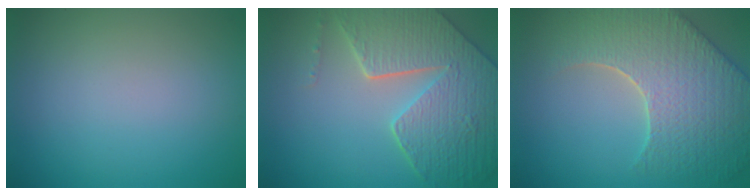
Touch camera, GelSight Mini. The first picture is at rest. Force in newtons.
{"total": 8.4, "press": 6.0, "slide": 5.8}
{"total": 8.5, "press": 6.5, "slide": 5.5}